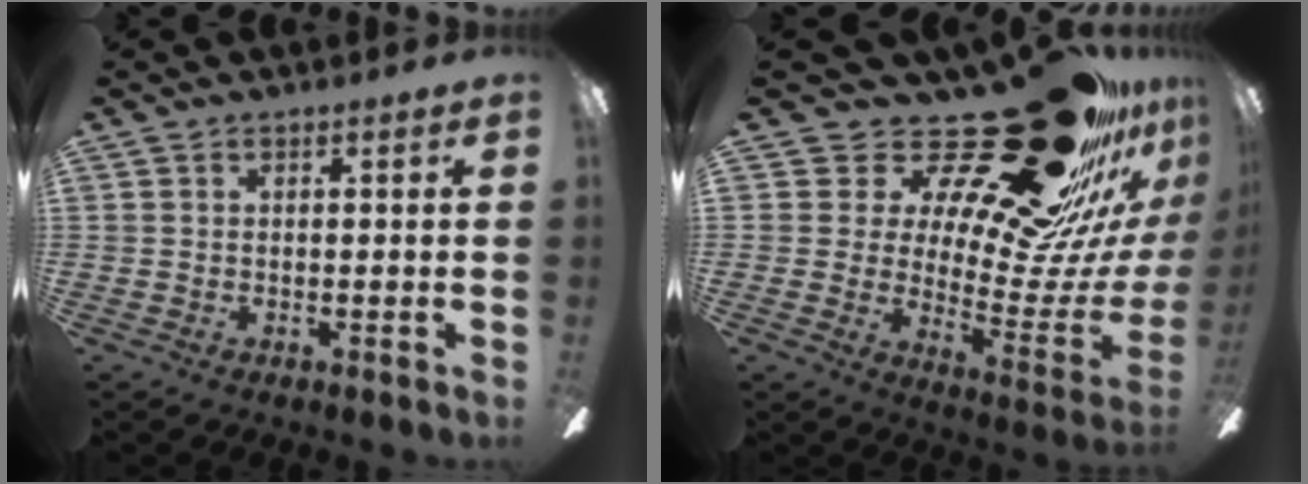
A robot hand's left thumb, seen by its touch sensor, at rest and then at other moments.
{"total": 30.9, "force": [22.6, 10.5, 18.3], "torque": [-0.220, -0.191, 0.402]}